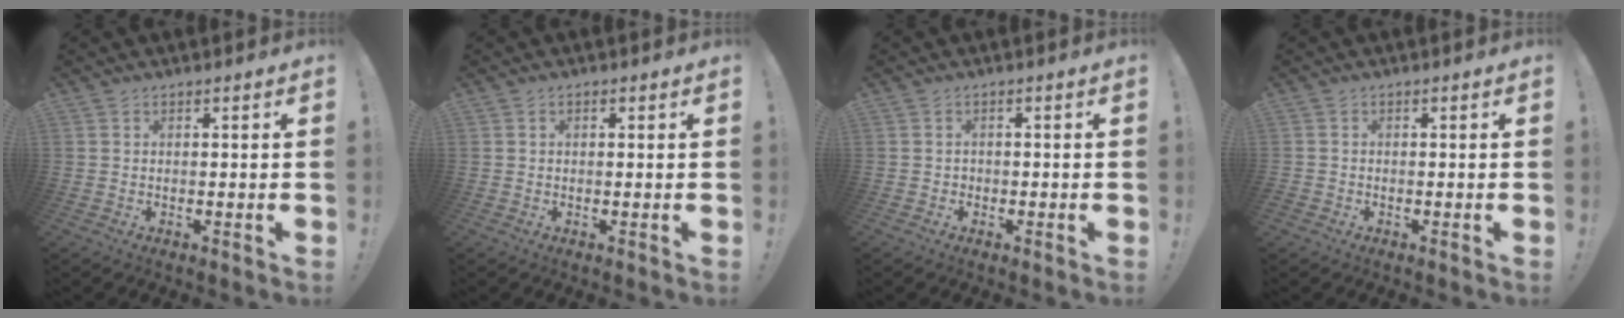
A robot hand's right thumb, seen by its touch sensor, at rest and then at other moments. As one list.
[{"total": 0.5, "force": [0.0, 0.3, 0.4], "torque": [-0.012, 0.003, 0.001]}, {"total": 1.3, "force": [-0.6, 1.0, 0.3], "torque": [-0.011, 0.007, -0.011]}, {"total": 1.0, "force": [-0.7, 0.7, 0.0], "torque": [0.001, 0.003, -0.013]}]